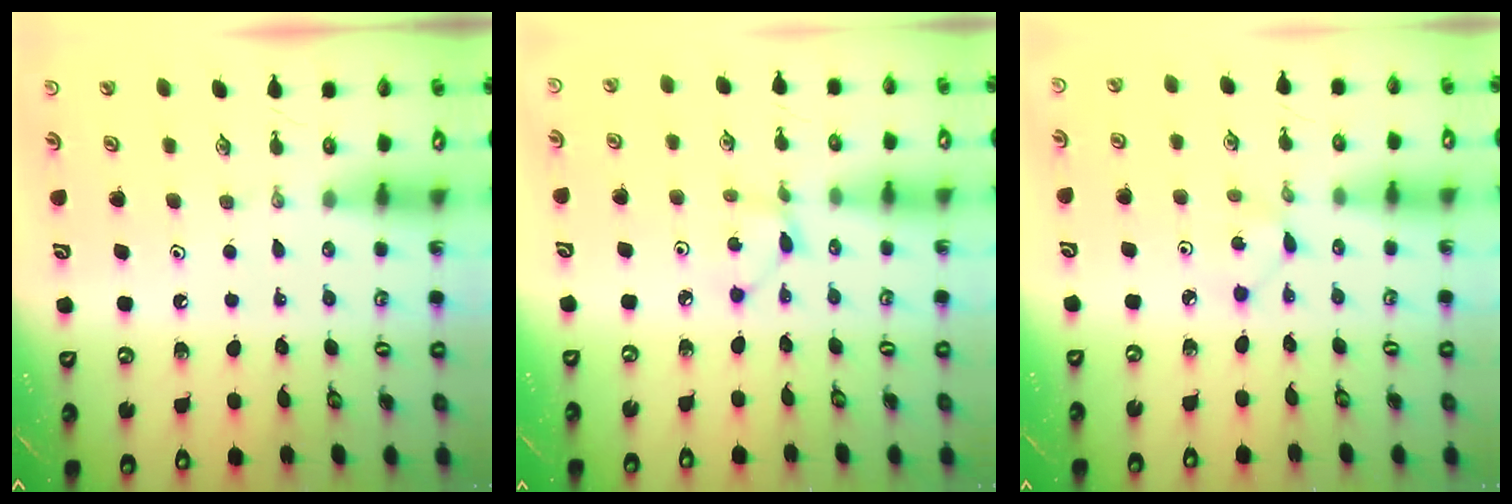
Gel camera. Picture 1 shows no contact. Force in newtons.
{"total": 2.1, "press": 2.1, "slide": 0.3}
{"total": 1.2, "press": 1.2, "slide": 0.2}